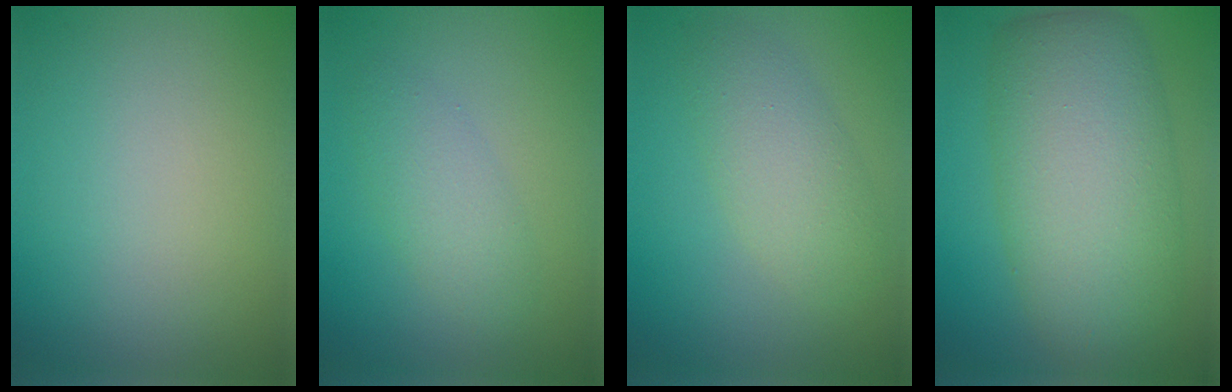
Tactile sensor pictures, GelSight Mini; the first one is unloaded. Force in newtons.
{"total": 2.7, "press": 2.7, "slide": 0.1}
{"total": 3.8, "press": 3.8, "slide": 0.1}
{"total": 10.6, "press": 10.6, "slide": 0.3}